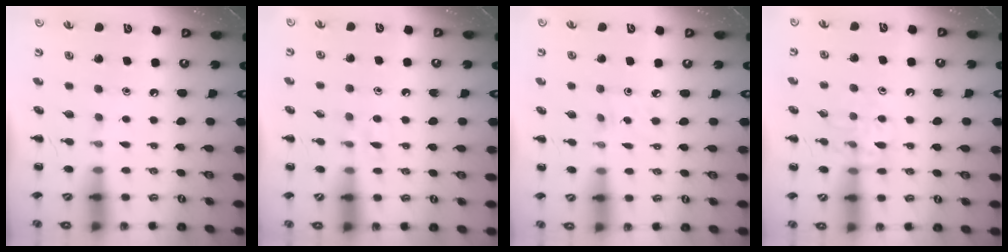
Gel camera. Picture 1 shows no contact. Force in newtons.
{"total": 5.9, "press": 5.6, "slide": 2.0}
{"total": 2.1, "press": 2.0, "slide": 0.8}
{"total": 10.6, "press": 10.6, "slide": 1.2}